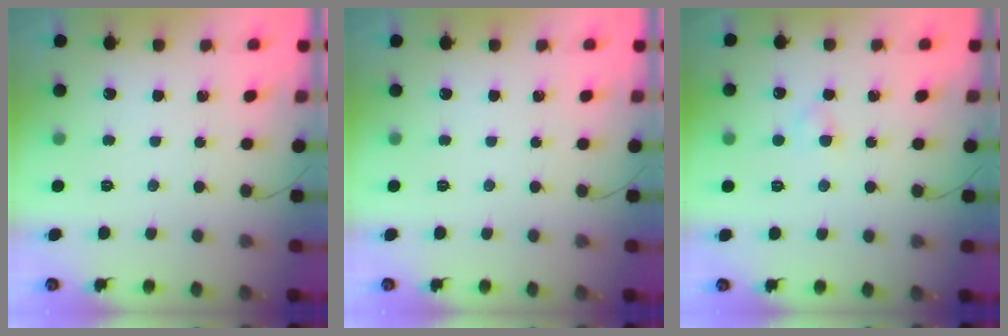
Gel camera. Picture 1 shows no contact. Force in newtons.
{"total": 0.0}
{"total": 2.6, "press": 2.3, "slide": 1.2}